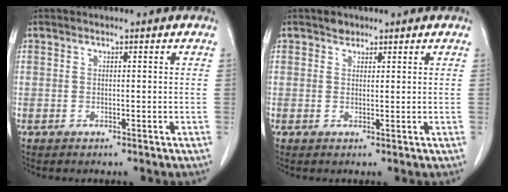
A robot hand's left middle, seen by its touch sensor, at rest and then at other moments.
{"total": 1.3, "force": [1.0, 0.8, 0.2], "torque": [-0.001, -0.003, 0.013]}